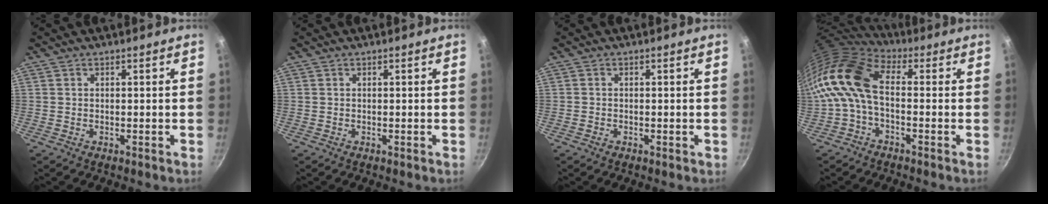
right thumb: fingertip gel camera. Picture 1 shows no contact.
{"total": 0.0}
{"total": 0.7, "force": [-0.4, 0.5, 0.3], "torque": [-0.004, 0.003, -0.008]}
{"total": 12.0, "force": [-0.9, 6.9, 9.8], "torque": [-0.189, 0.028, -0.035]}